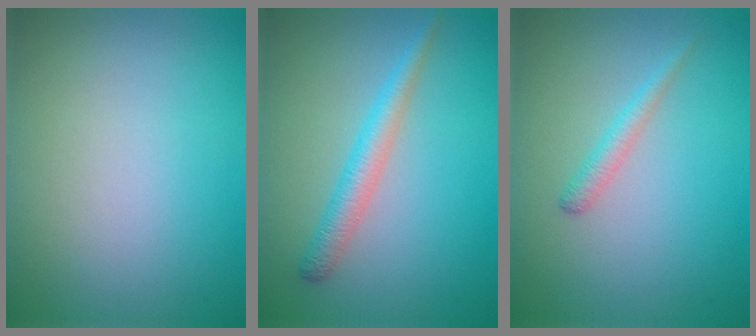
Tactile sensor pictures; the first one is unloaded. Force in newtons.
{"total": 2.5, "press": 2.5, "slide": 0.0}
{"total": 1.4, "press": 1.4, "slide": 0.0}